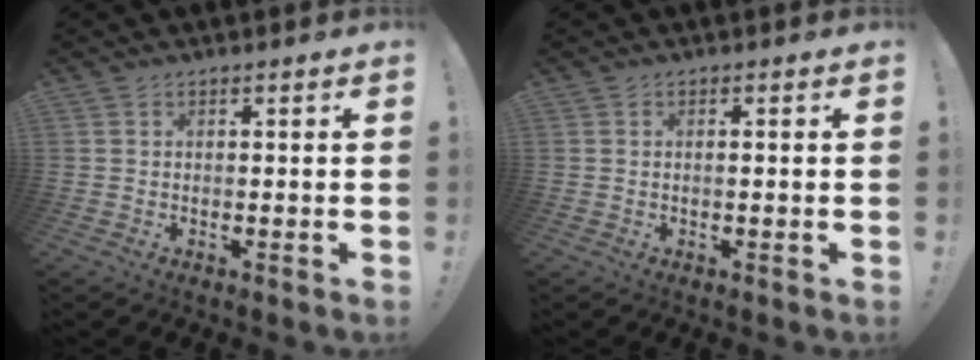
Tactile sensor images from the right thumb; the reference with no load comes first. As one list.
[{"total": 0.7, "force": [-0.2, -0.1, 0.6], "torque": [-0.006, -0.004, -0.005]}]